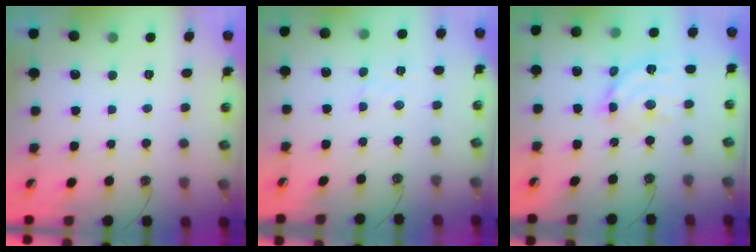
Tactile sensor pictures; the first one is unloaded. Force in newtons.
{"total": 3.0, "press": 3.0, "slide": 0.4}
{"total": 12.6, "press": 12.5, "slide": 1.0}